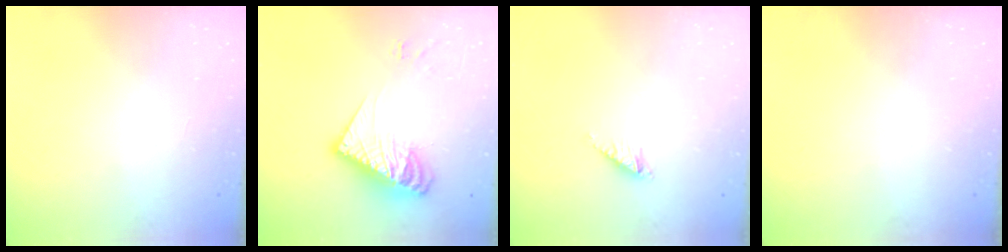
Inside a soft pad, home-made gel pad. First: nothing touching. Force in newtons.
{"total": 14.6, "press": 14.6, "slide": 1.3}
{"total": 2.2, "press": 2.2, "slide": 0.3}
{"total": 0.0}